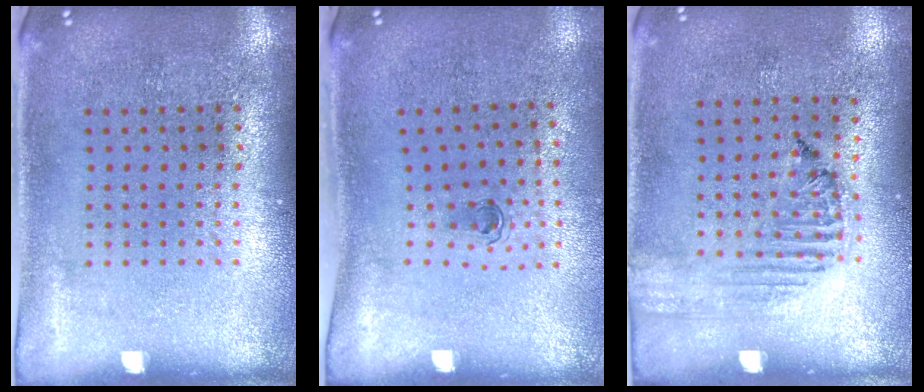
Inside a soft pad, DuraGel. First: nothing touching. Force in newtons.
{"total": 0.6, "press": 0.3, "slide": 0.5}
{"total": 1.3, "press": 1.3, "slide": 0.2}